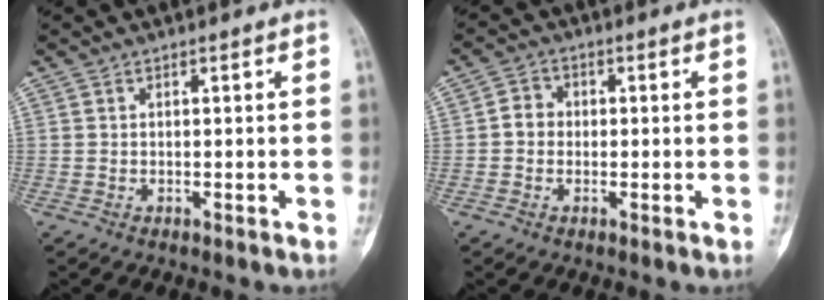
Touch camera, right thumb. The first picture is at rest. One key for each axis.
{"total": 3.4, "fx": -0.2, "fy": 3.0, "fz": 1.5, "tx": -0.007, "ty": 0.009, "tz": -0.013}